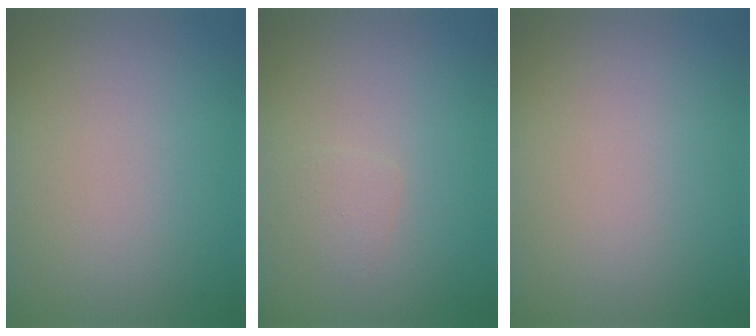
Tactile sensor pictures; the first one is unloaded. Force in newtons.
{"total": 1.1, "press": 1.1, "slide": 0.0}
{"total": 0.0}